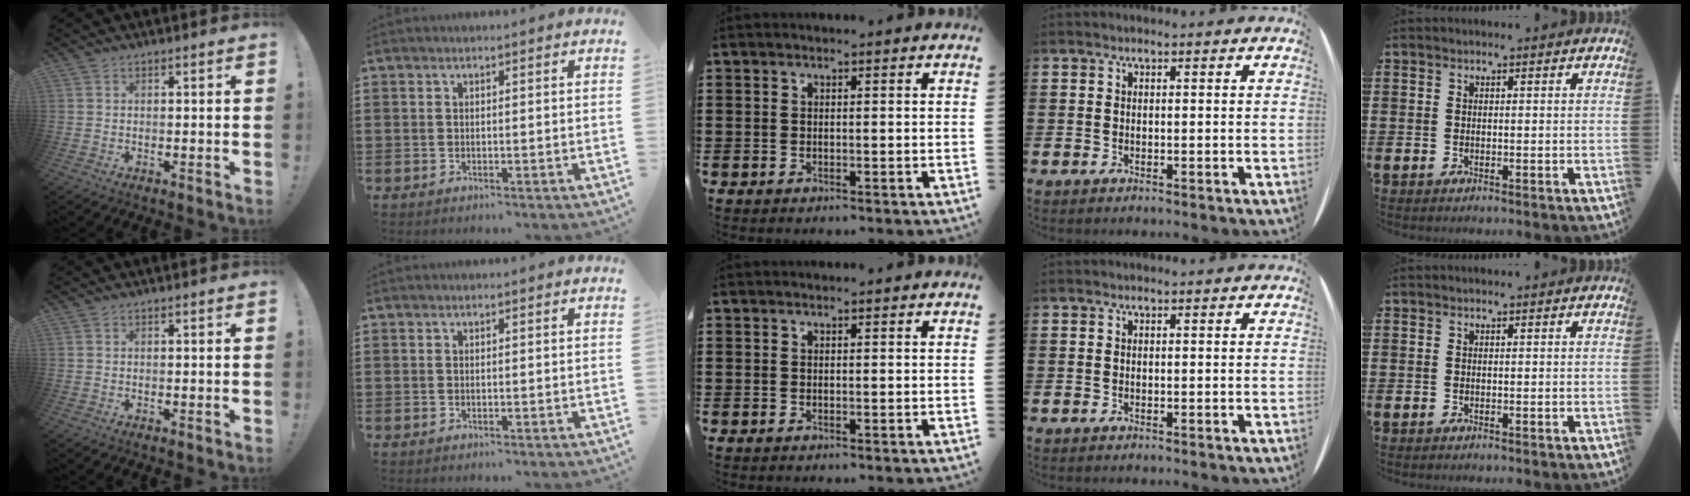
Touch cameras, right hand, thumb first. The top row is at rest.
{}